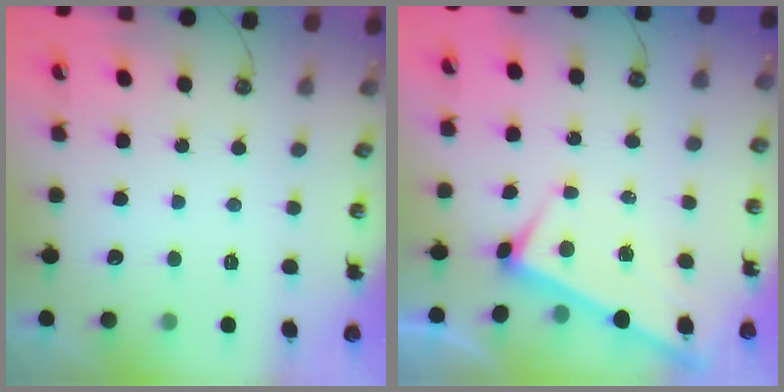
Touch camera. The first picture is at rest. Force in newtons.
{"total": 2.7, "press": 2.7, "slide": 0.2}